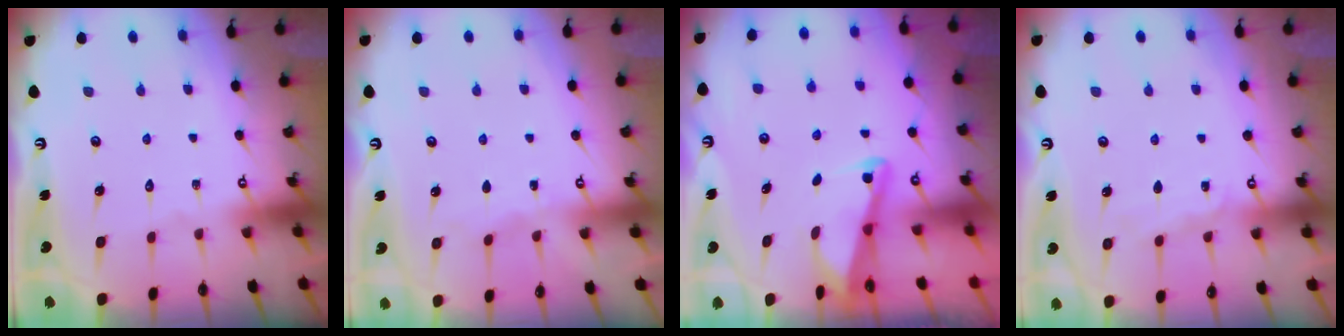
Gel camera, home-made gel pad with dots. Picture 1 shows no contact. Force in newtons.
{"total": 3.5, "press": 3.5, "slide": 0.4}
{"total": 3.0, "press": 3.0, "slide": 0.3}
{"total": 5.9, "press": 5.8, "slide": 0.7}